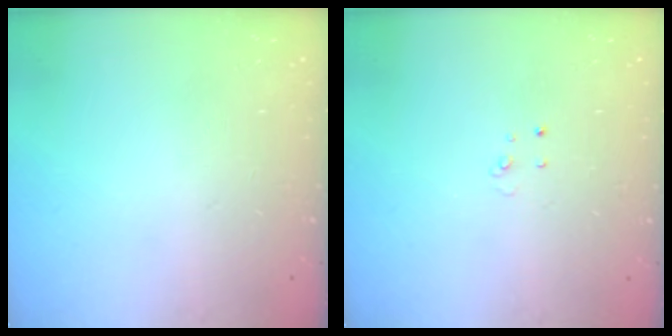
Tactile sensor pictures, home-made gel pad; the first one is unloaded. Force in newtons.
{"total": 2.6, "press": 2.6, "slide": 0.2}